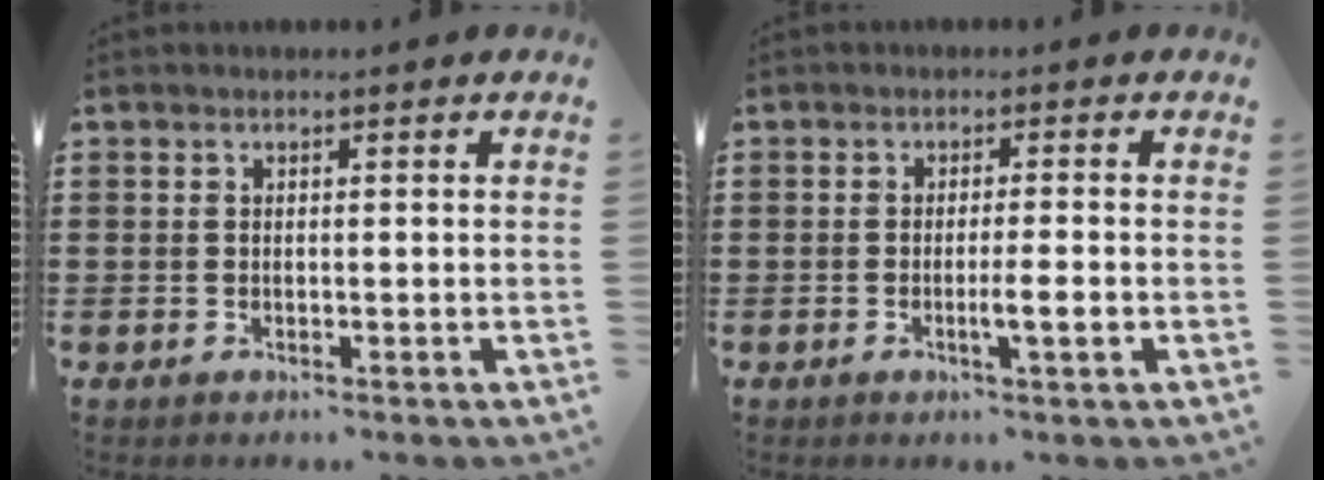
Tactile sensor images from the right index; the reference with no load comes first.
{"total": 3.7, "force": [-1.3, 0.0, 3.5], "torque": [-0.057, -0.008, -0.023]}